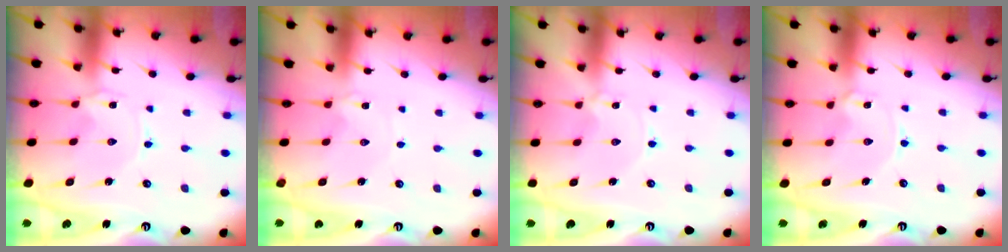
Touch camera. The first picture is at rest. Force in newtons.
{"total": 0.8, "press": 0.8, "slide": 0.2}
{"total": 0.0}
{"total": 1.4, "press": 1.3, "slide": 0.1}